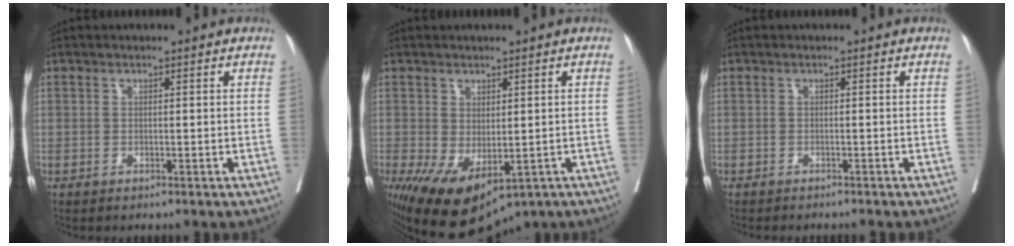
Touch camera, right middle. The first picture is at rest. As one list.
[{"total": 11.9, "force": [-5.7, 5.7, 8.7], "torque": [-0.151, -0.019, -0.071]}, {"total": 4.8, "force": [-4.4, 0.7, 1.9], "torque": [-0.018, -0.006, -0.056]}]